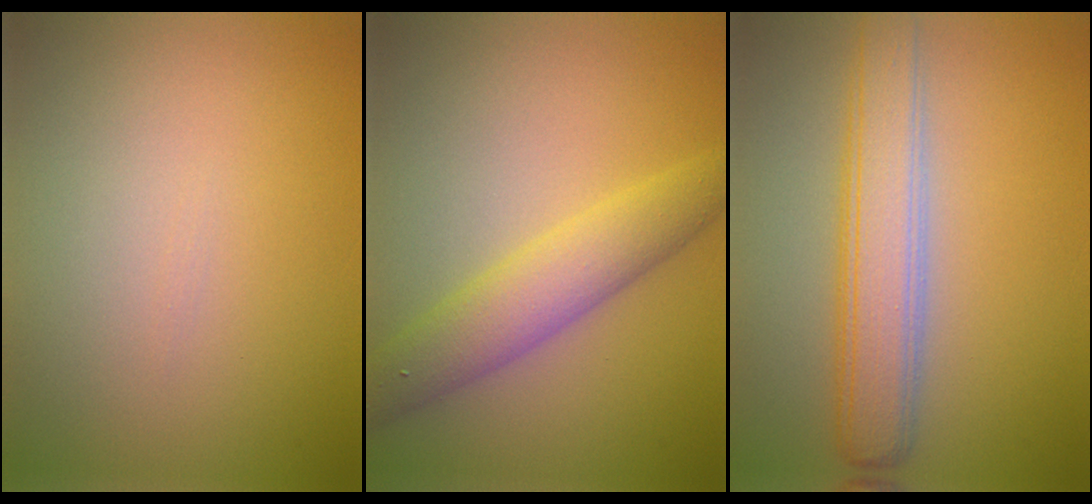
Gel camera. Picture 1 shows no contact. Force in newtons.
{"total": 4.3, "press": 4.3, "slide": 0.1}
{"total": 5.0, "press": 5.0, "slide": 0.1}